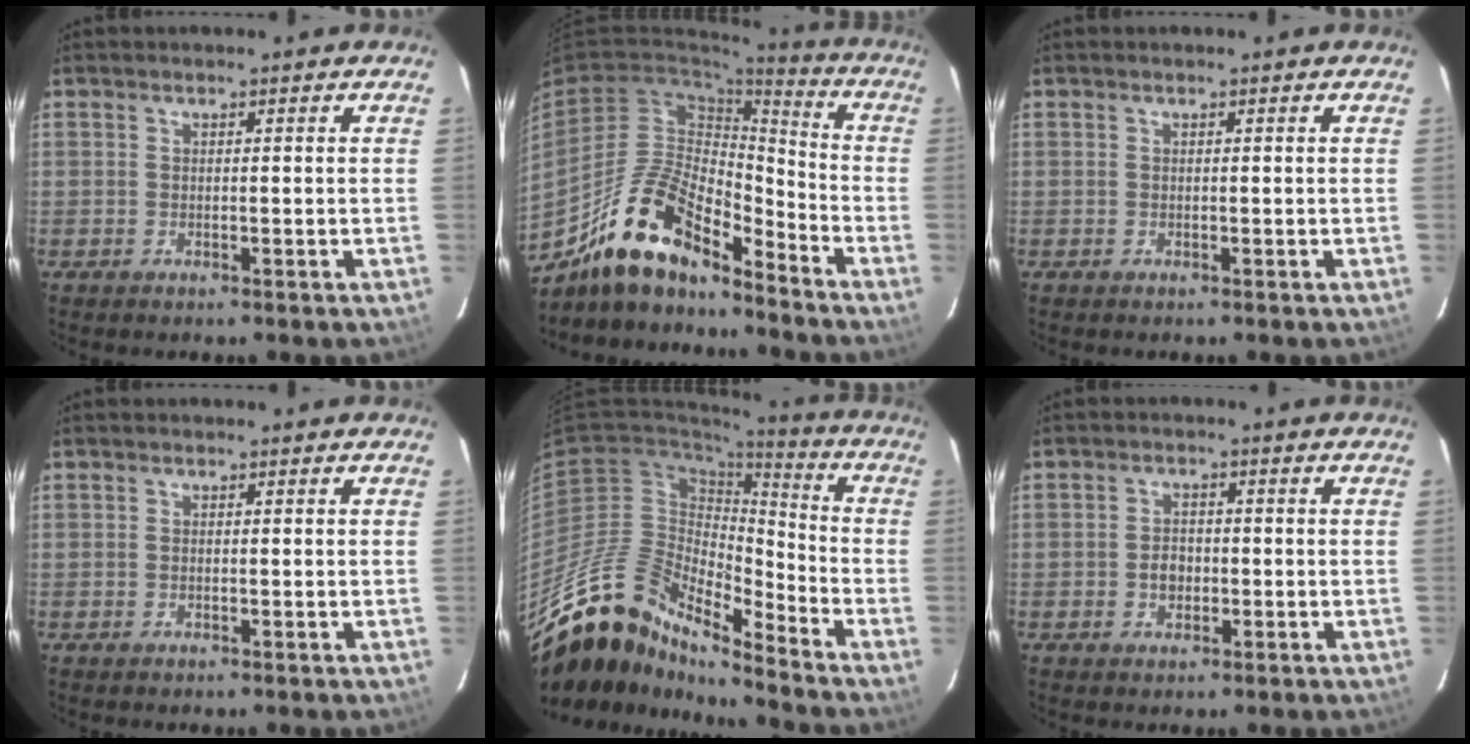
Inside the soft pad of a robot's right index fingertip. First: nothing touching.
{"total": 16.9, "force": [-12.9, 5.7, 9.5], "torque": [-0.190, 0.002, -0.240]}
{"total": 0.0}
{"total": 0.0}
{"total": 18.6, "force": [-15.6, 6.3, 7.9], "torque": [-0.146, -0.008, -0.299]}
{"total": 3.0, "force": [-0.7, 2.4, 1.6], "torque": [-0.029, 0.006, -0.012]}